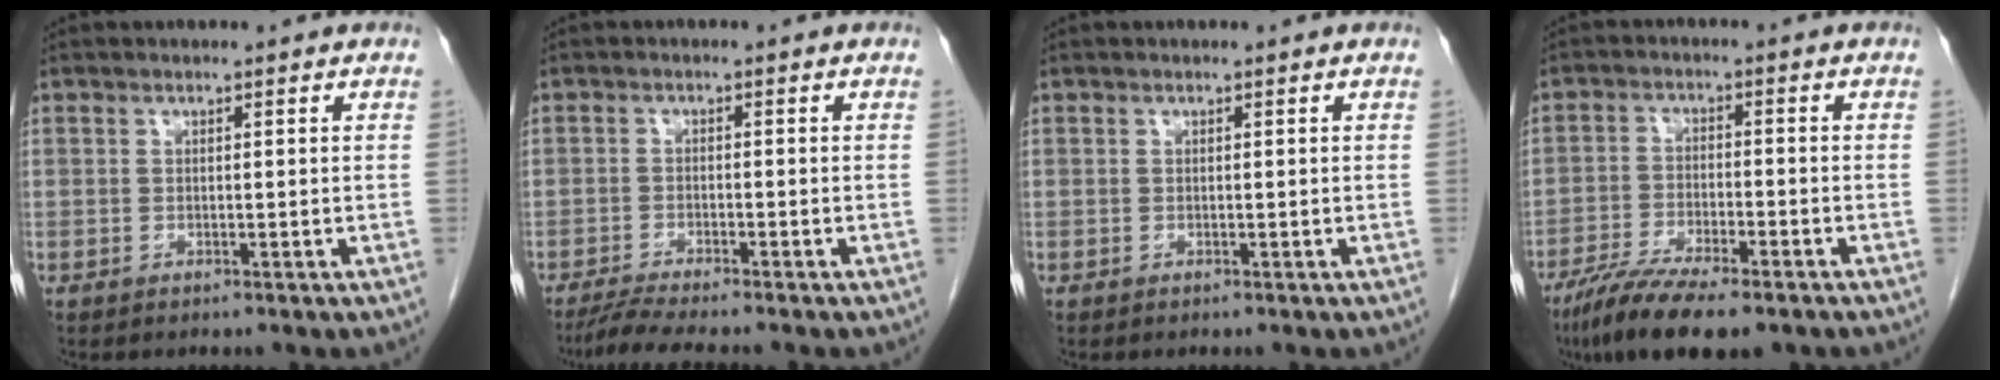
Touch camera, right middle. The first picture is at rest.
{"total": 5.2, "force": [-4.5, -0.7, 2.4], "torque": [-0.044, -0.018, -0.078]}
{"total": 0.0}
{"total": 11.4, "force": [-8.5, 2.3, 7.3], "torque": [-0.122, -0.023, -0.138]}